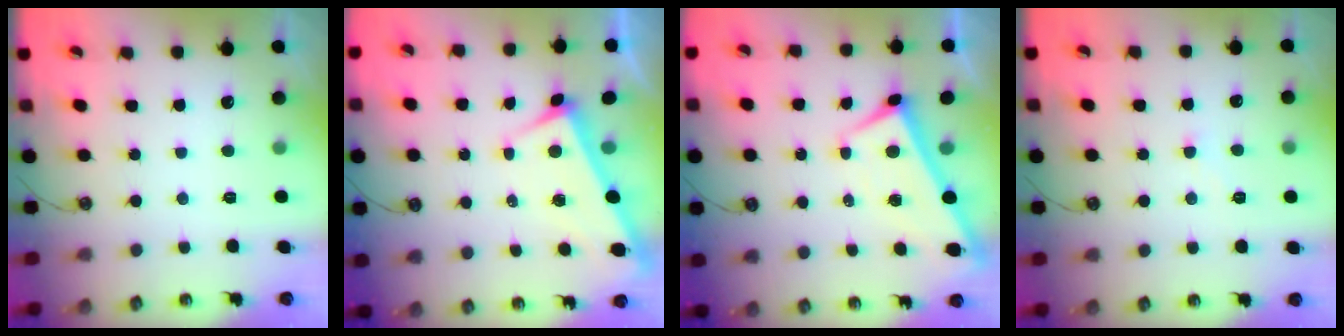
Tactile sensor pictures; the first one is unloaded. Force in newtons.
{"total": 3.5, "press": 3.4, "slide": 0.3}
{"total": 2.3, "press": 2.2, "slide": 0.2}
{"total": 1.1, "press": 1.0, "slide": 0.4}